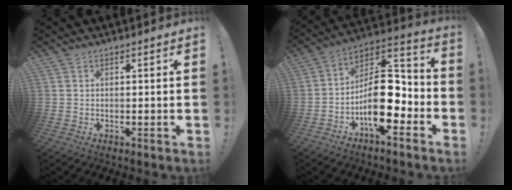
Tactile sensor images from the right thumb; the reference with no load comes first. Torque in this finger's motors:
{"motor_torque": [2.49, 2.52, 1.42, -1.35, 0.43]}